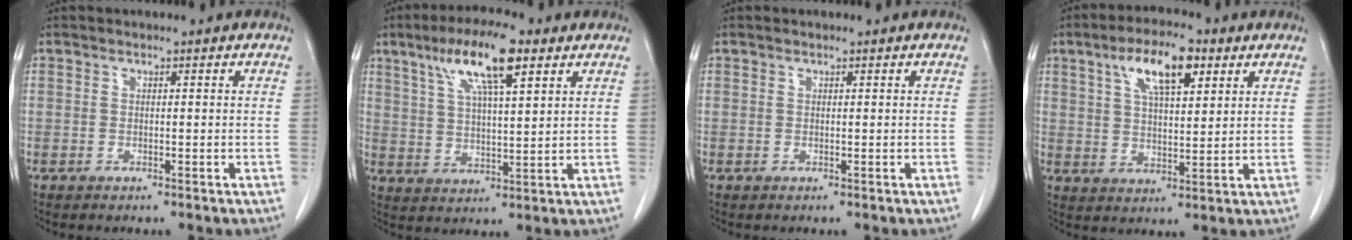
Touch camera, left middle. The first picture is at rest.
{"total": 11.2, "force": [6.2, 2.0, 9.1], "torque": [-0.170, 0.015, 0.108]}
{"total": 0.0}
{"total": 9.5, "force": [4.8, 3.0, 7.6], "torque": [-0.139, 0.013, 0.085]}